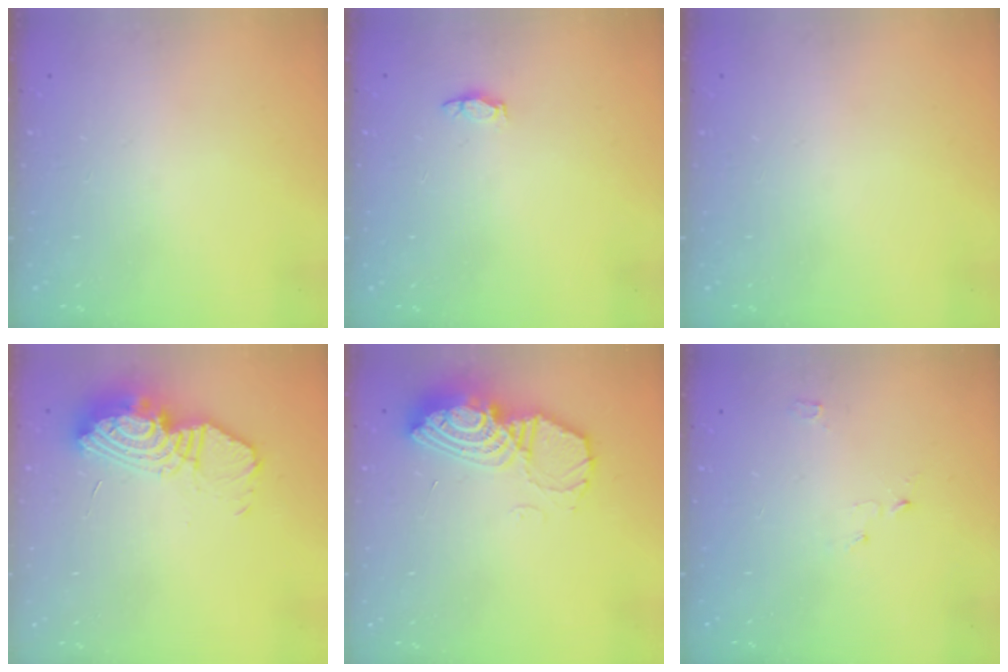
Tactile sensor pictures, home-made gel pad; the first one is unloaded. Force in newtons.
{"total": 3.2, "press": 2.9, "slide": 1.5}
{"total": 0.0}
{"total": 13.9, "press": 13.9, "slide": 1.0}
{"total": 12.9, "press": 12.9, "slide": 1.1}
{"total": 2.9, "press": 2.8, "slide": 0.3}